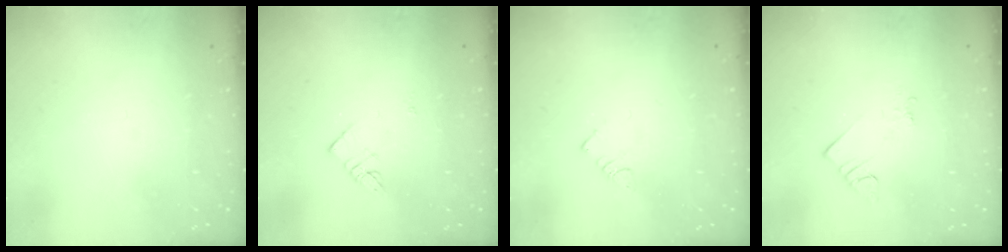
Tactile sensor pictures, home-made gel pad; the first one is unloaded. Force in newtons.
{"total": 3.1, "press": 3.1, "slide": 0.3}
{"total": 3.4, "press": 3.4, "slide": 0.5}
{"total": 2.1, "press": 2.0, "slide": 0.5}